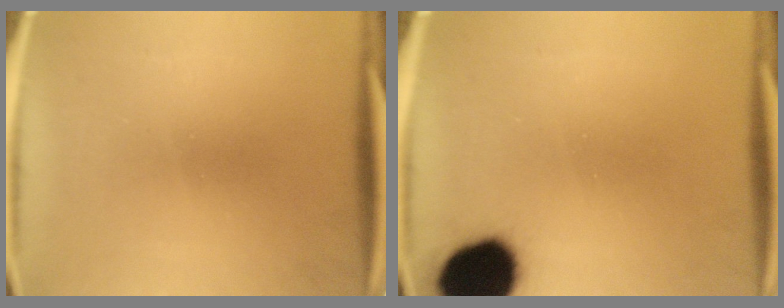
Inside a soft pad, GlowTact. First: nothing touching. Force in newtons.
{"total": 17.4}